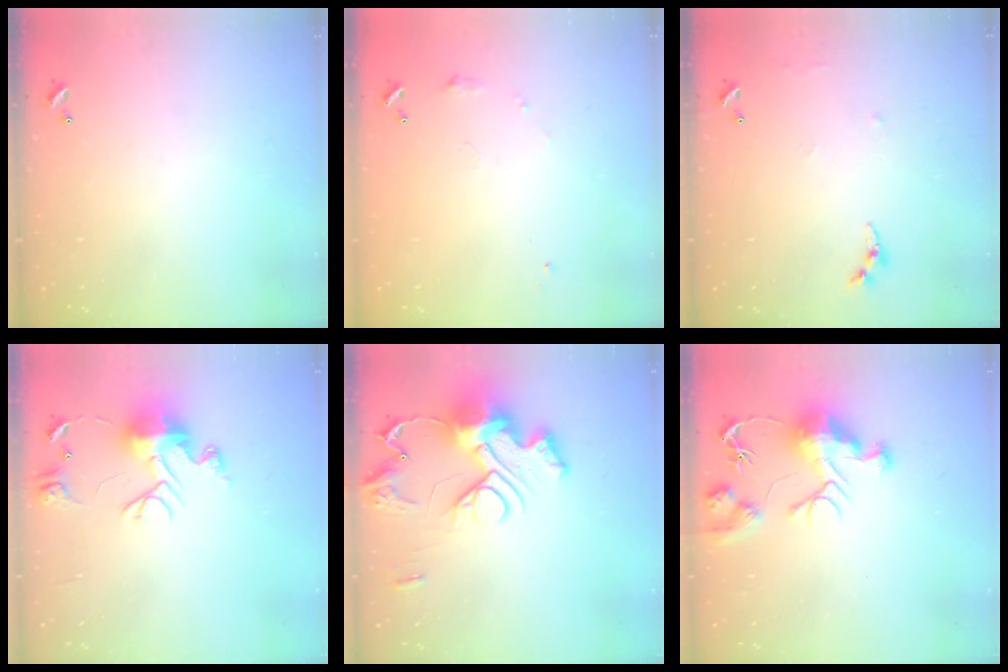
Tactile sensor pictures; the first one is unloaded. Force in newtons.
{"total": 5.9, "press": 5.9, "slide": 0.8}
{"total": 4.5, "press": 4.5, "slide": 0.5}
{"total": 10.8, "press": 10.8, "slide": 1.2}
{"total": 18.2, "press": 18.1, "slide": 0.9}
{"total": 12.3, "press": 12.3, "slide": 1.1}